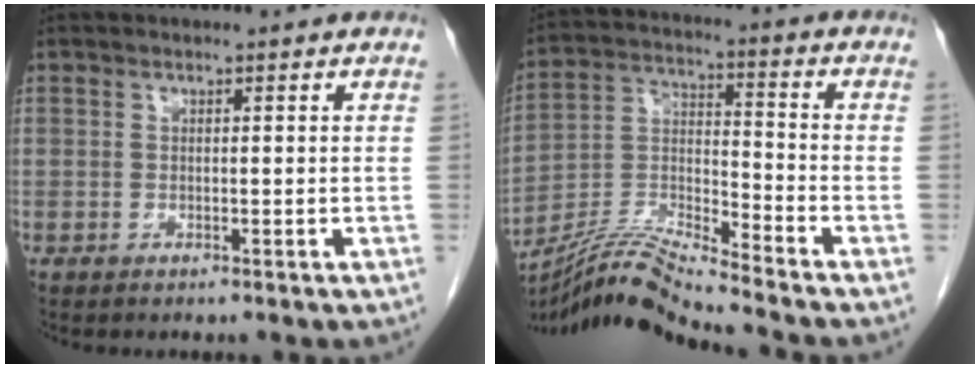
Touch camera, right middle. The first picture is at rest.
{"total": 10.9, "force": [-10.1, -1.8, 3.5], "torque": [-0.070, -0.002, -0.192]}